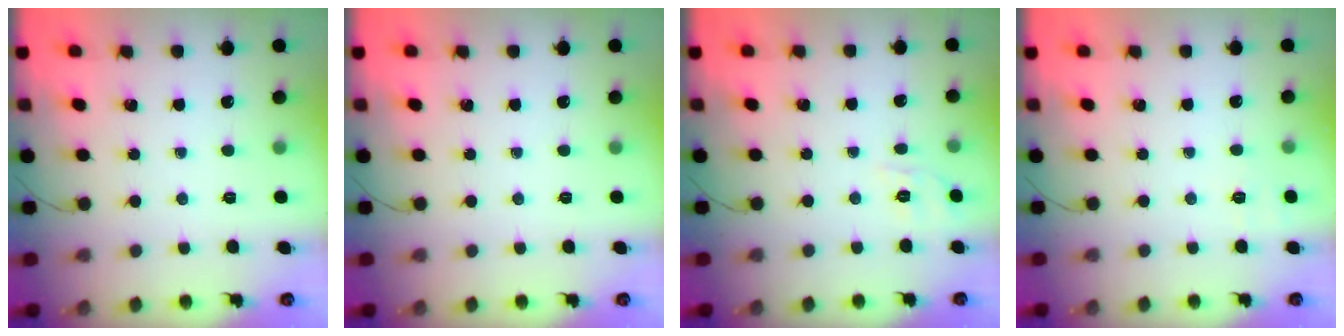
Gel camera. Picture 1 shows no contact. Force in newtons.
{"total": 0.0}
{"total": 6.6, "press": 6.3, "slide": 2.0}
{"total": 6.4, "press": 6.1, "slide": 1.9}